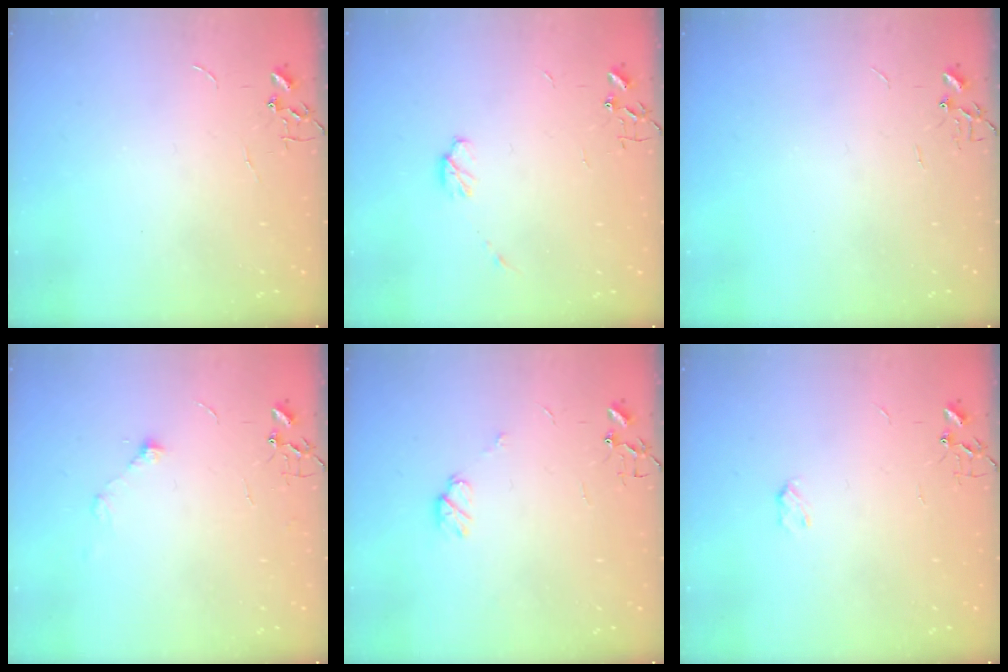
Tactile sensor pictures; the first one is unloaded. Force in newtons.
{"total": 4.9, "press": 4.8, "slide": 1.0}
{"total": 0.0}
{"total": 6.0, "press": 6.0, "slide": 0.8}
{"total": 6.6, "press": 6.6, "slide": 0.8}
{"total": 2.8, "press": 2.8, "slide": 0.5}